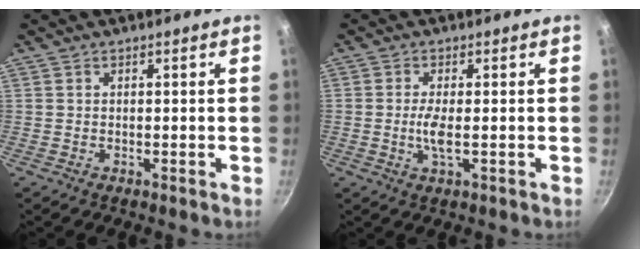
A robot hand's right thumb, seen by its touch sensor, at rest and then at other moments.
{"total": 3.5, "force": [-0.4, 1.0, 3.3], "torque": [-0.076, -0.007, -0.008]}